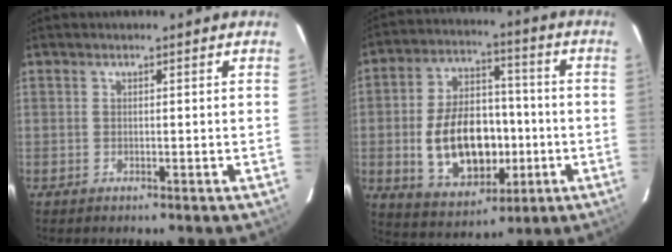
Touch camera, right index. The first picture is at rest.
{"total": 16.8, "force": [-3.0, 10.7, 12.6], "torque": [-0.251, 0.016, -0.027]}